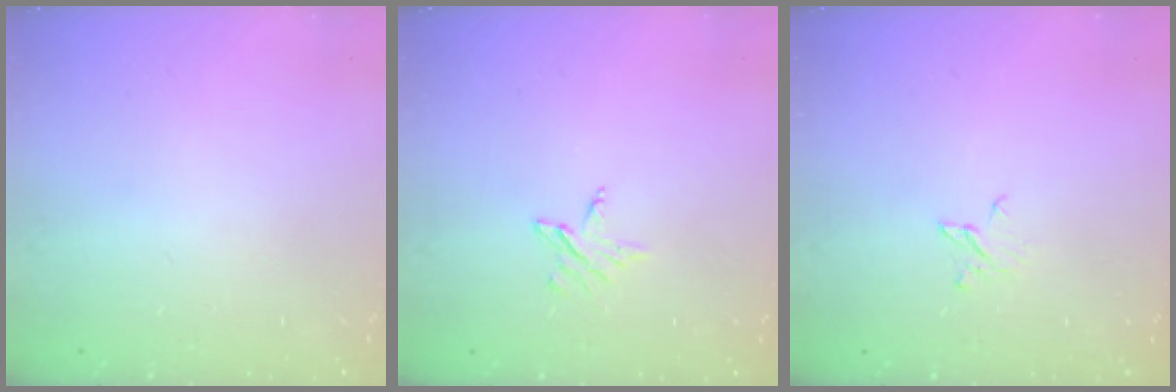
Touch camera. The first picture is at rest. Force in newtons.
{"total": 3.0, "press": 3.0, "slide": 0.3}
{"total": 2.9, "press": 2.9, "slide": 0.2}